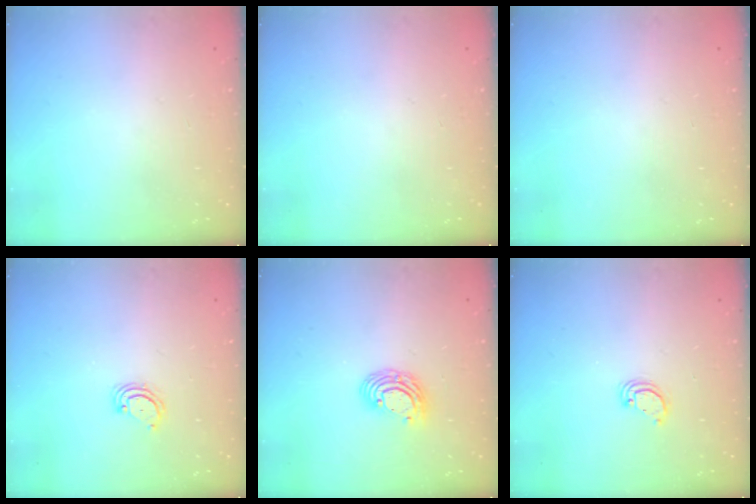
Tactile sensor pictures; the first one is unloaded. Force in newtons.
{"total": 0.0}
{"total": 0.0}
{"total": 3.5, "press": 3.4, "slide": 0.4}
{"total": 8.3, "press": 8.2, "slide": 1.4}
{"total": 3.3, "press": 3.3, "slide": 0.2}